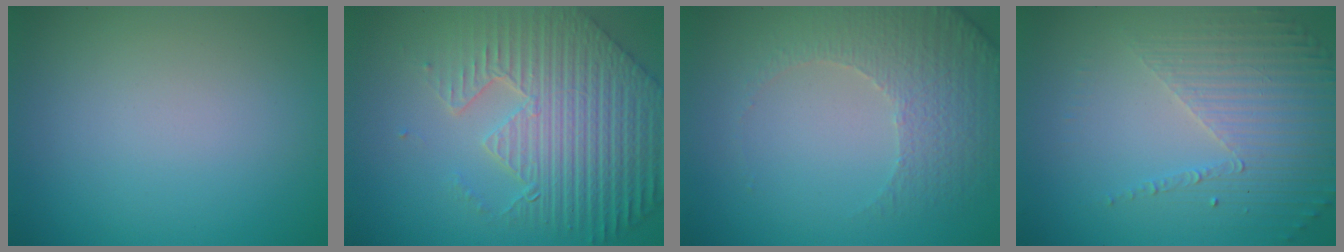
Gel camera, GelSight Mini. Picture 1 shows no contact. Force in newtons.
{"total": 8.9, "press": 6.3, "slide": 6.2}
{"total": 5.0, "press": 3.6, "slide": 3.5}
{"total": 4.5, "press": 3.2, "slide": 3.2}